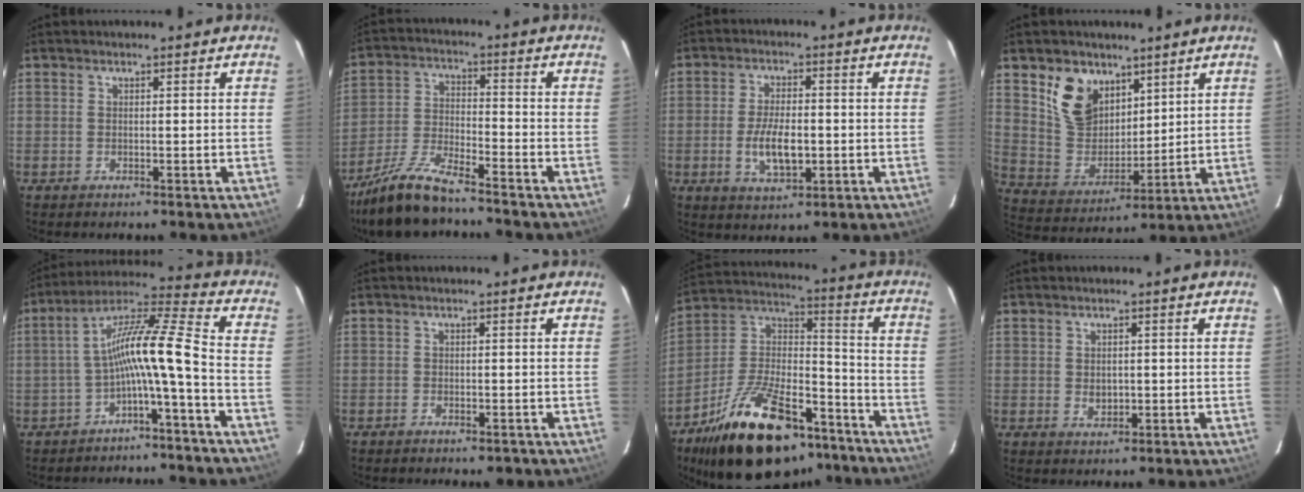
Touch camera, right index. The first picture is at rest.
{"total": 12.8, "force": [-10.6, 2.3, 6.8], "torque": [-0.147, -0.013, -0.203]}
{"total": 8.0, "force": [-1.7, 3.5, 6.9], "torque": [-0.139, -0.006, -0.027]}
{"total": 12.1, "force": [6.9, 8.3, 5.5], "torque": [-0.115, 0.014, 0.150]}
{"total": 11.0, "force": [-3.7, 0.0, 10.4], "torque": [-0.204, 0.021, -0.068]}
{"total": 2.6, "force": [-2.0, 1.2, 1.2], "torque": [-0.026, -0.003, -0.028]}
{"total": 27.8, "force": [-18.6, 12.5, 16.4], "torque": [-0.304, 0.025, -0.287]}
{"total": 2.4, "force": [-0.2, 1.9, 1.5], "torque": [-0.023, -0.001, -0.001]}